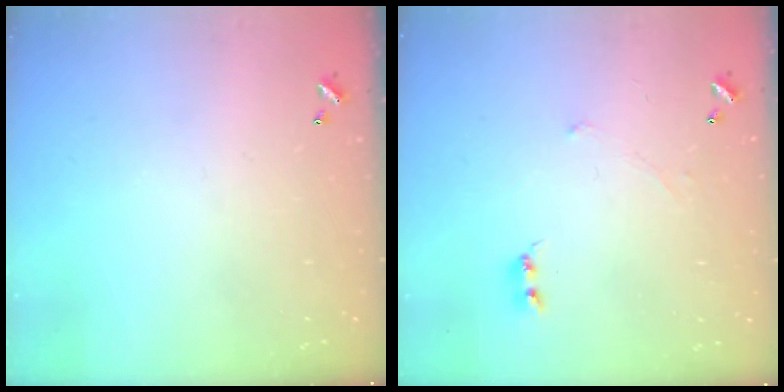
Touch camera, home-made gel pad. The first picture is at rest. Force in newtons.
{"total": 0.0}